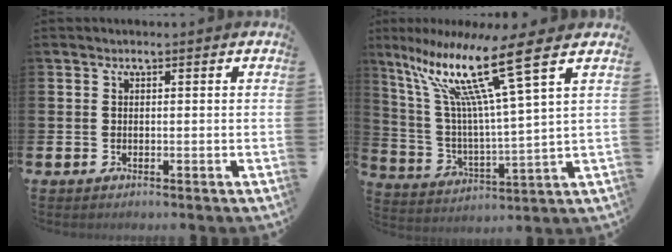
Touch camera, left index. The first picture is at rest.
{"total": 15.5, "force": [9.5, 1.8, 12.0], "torque": [-0.248, -0.044, 0.149]}